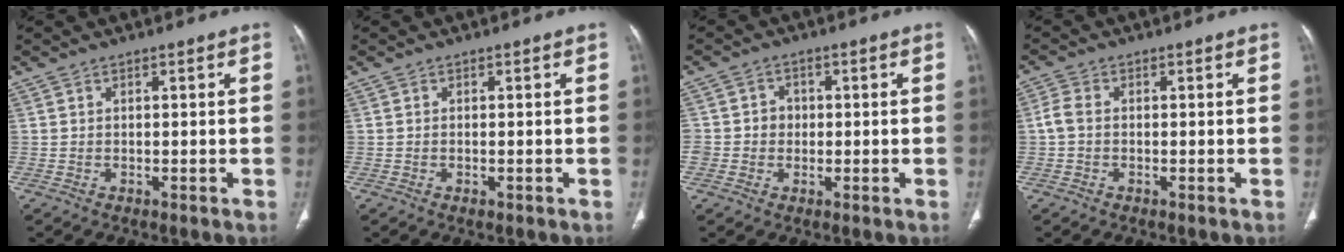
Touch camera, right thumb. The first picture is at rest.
{"total": 0.6, "force": [-0.3, 0.3, 0.4], "torque": [-0.008, 0.000, -0.004]}
{"total": 4.0, "force": [-0.2, 3.8, 1.3], "torque": [0.003, 0.009, -0.006]}
{"total": 2.7, "force": [-0.4, 1.8, 1.9], "torque": [-0.046, 0.005, -0.015]}